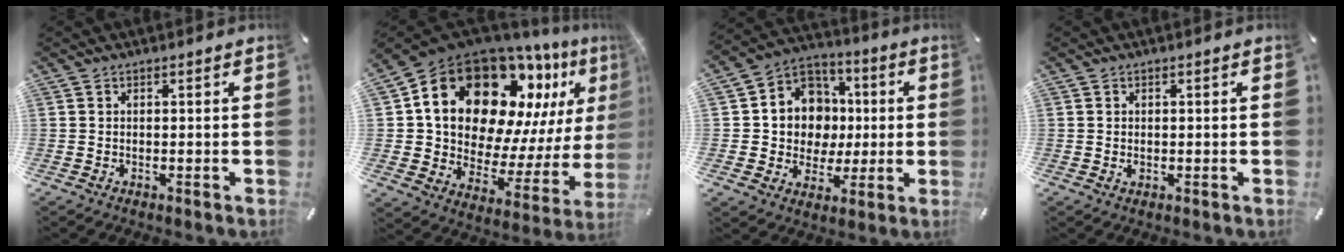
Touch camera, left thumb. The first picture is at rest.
{"total": 22.6, "force": [13.4, 13.7, 12.0], "torque": [-0.188, -0.111, 0.245]}
{"total": 12.4, "force": [0.1, 12.1, 3.1], "torque": [-0.046, 0.001, 0.013]}
{"total": 1.1, "force": [0.0, 1.0, 0.5], "torque": [-0.001, 0.000, -0.002]}